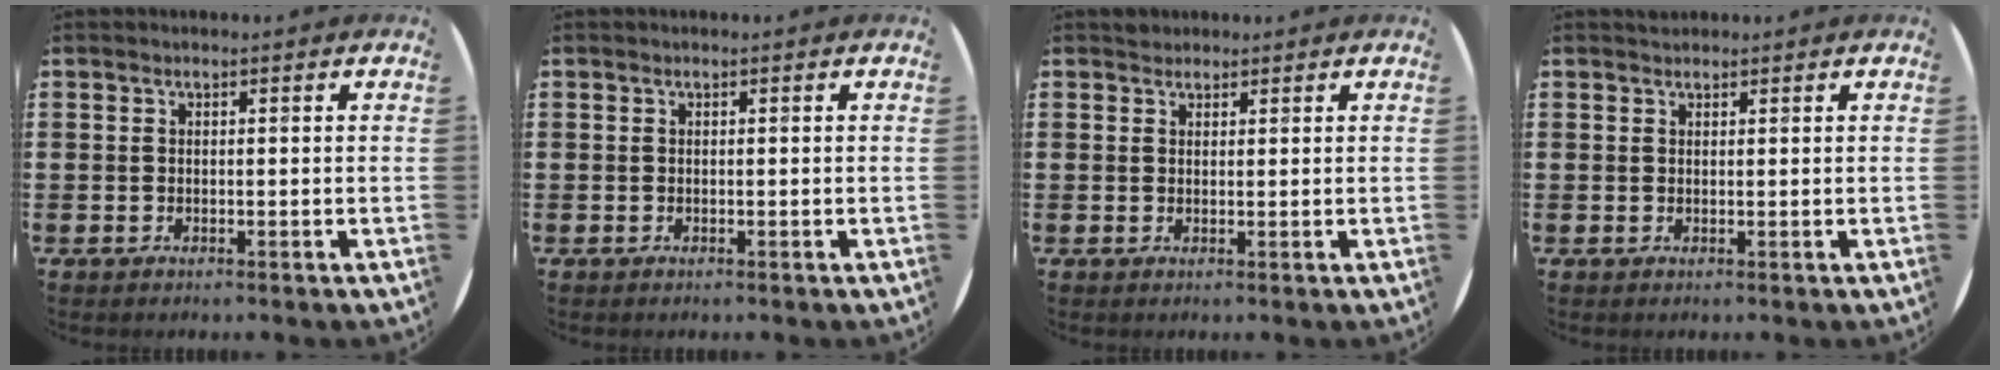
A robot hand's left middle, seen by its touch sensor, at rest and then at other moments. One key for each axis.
{"total": 0.0}
{"total": 1.2, "fx": 1.1, "fy": 0.4, "fz": -0.1, "tx": 0.009, "ty": -0.001, "tz": 0.020}
{"total": 0.7, "fx": 0.7, "fy": 0.2, "fz": 0.0, "tx": 0.000, "ty": 0.002, "tz": 0.013}